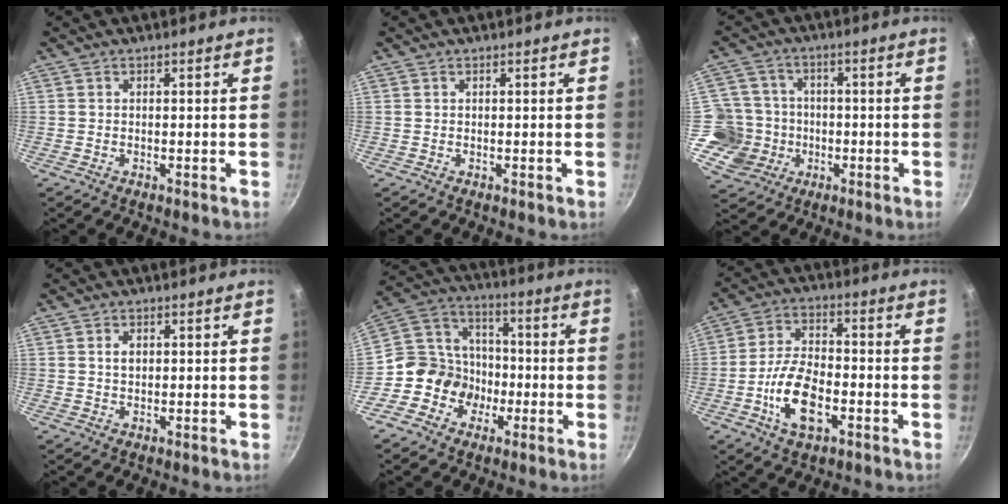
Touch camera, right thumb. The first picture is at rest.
{"total": 0.0}
{"total": 10.2, "force": [-2.3, 9.6, 2.3], "torque": [-0.015, 0.028, -0.045]}
{"total": 2.1, "force": [0.5, 1.4, 1.5], "torque": [-0.018, 0.001, 0.008]}
{"total": 11.7, "force": [-4.0, 10.4, 3.5], "torque": [-0.009, 0.046, -0.087]}
{"total": 11.7, "force": [-4.0, 6.1, 9.2], "torque": [-0.164, 0.027, -0.076]}